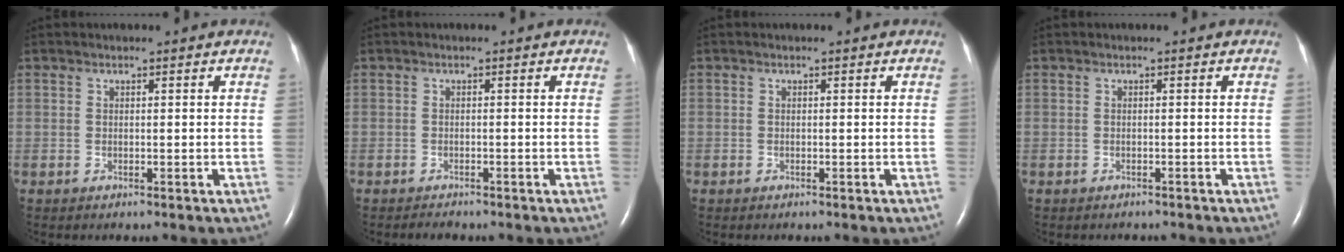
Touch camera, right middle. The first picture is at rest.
{"total": 0.9, "force": [-0.9, 0.2, 0.1], "torque": [-0.009, -0.003, -0.013]}
{"total": 0.0}
{"total": 1.6, "force": [-1.4, 0.6, 0.5], "torque": [-0.017, -0.003, -0.014]}